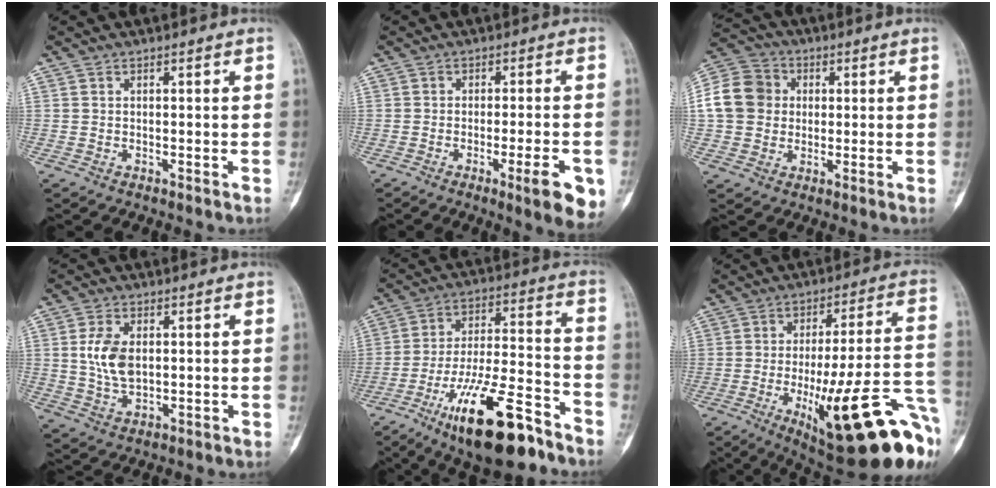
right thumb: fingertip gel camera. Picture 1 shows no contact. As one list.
[{"total": 8.8, "force": [-3.6, 1.5, 7.8], "torque": [-0.094, -0.002, -0.045]}, {"total": 11.6, "force": [0.9, 10.2, 5.5], "torque": [-0.096, 0.020, 0.007]}, {"total": 7.1, "force": [0.9, 4.4, 5.6], "torque": [-0.108, -0.005, 0.019]}, {"total": 20.9, "force": [-12.8, 6.5, 15.2], "torque": [-0.258, 0.072, -0.214]}, {"total": 27.8, "force": [-10.8, 6.5, 24.8], "torque": [-0.296, 0.033, -0.142]}]